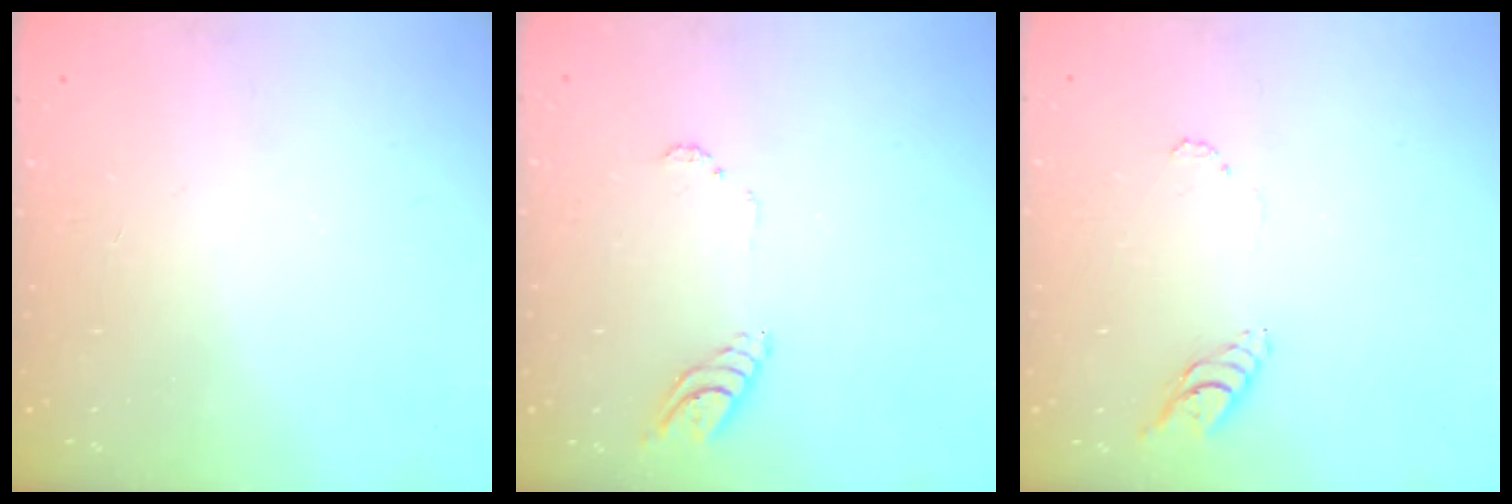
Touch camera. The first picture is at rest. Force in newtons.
{"total": 6.5, "press": 6.5, "slide": 0.4}
{"total": 7.8, "press": 7.7, "slide": 0.8}